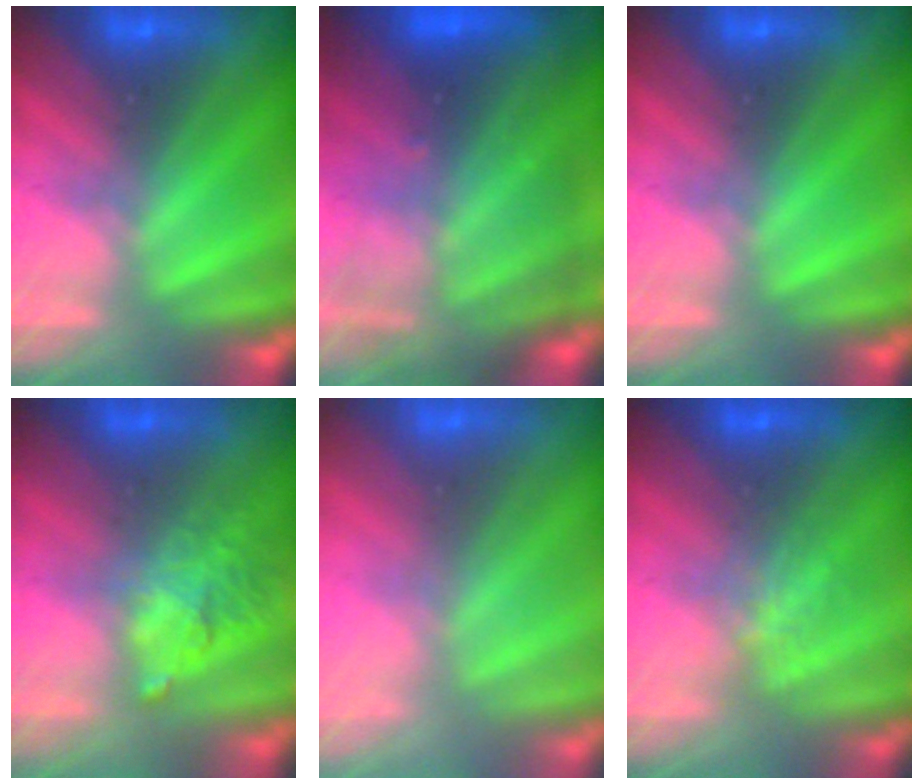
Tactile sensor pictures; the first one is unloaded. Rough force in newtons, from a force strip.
{"total": 9.7}
{"total": 0.0}
{"total": 3.0}
{"total": 3.1}
{"total": 1.2}